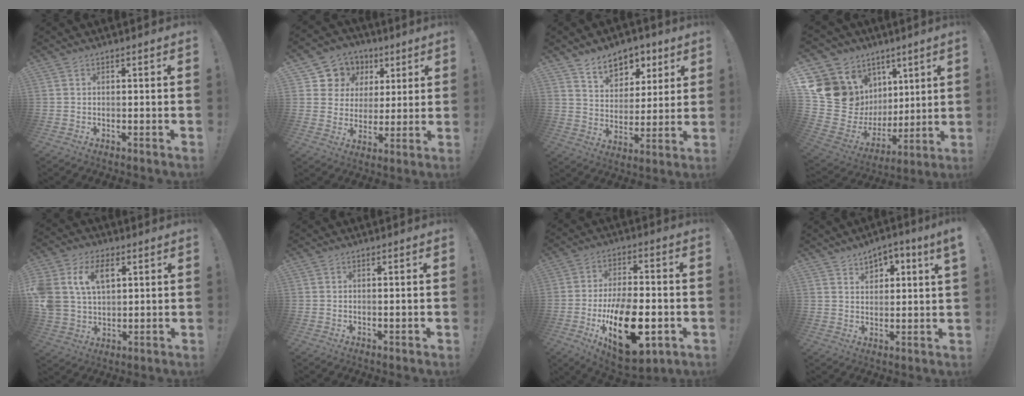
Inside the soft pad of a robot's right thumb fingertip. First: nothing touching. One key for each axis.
{"total": 9.4, "fx": 3.6, "fy": 8.5, "fz": 1.6, "tx": -0.019, "ty": -0.028, "tz": 0.077}
{"total": 10.0, "fx": 6.9, "fy": 6.6, "fz": 2.9, "tx": -0.033, "ty": -0.053, "tz": 0.130}
{"total": 18.4, "fx": 6.6, "fy": 15.2, "fz": 8.1, "tx": -0.149, "ty": -0.055, "tz": 0.166}
{"total": 13.5, "fx": 5.2, "fy": 9.7, "fz": 7.8, "tx": -0.145, "ty": -0.010, "tz": 0.100}
{"total": 0.9, "fx": 0.1, "fy": -0.1, "fz": 0.9, "tx": -0.006, "ty": -0.005, "tz": 0.000}
{"total": 22.6, "fx": -7.0, "fy": 11.6, "fz": 18.1, "tx": -0.292, "ty": 0.035, "tz": -0.099}
{"total": 5.3, "fx": 4.1, "fy": 1.8, "fz": 2.8, "tx": -0.037, "ty": -0.018, "tz": 0.068}